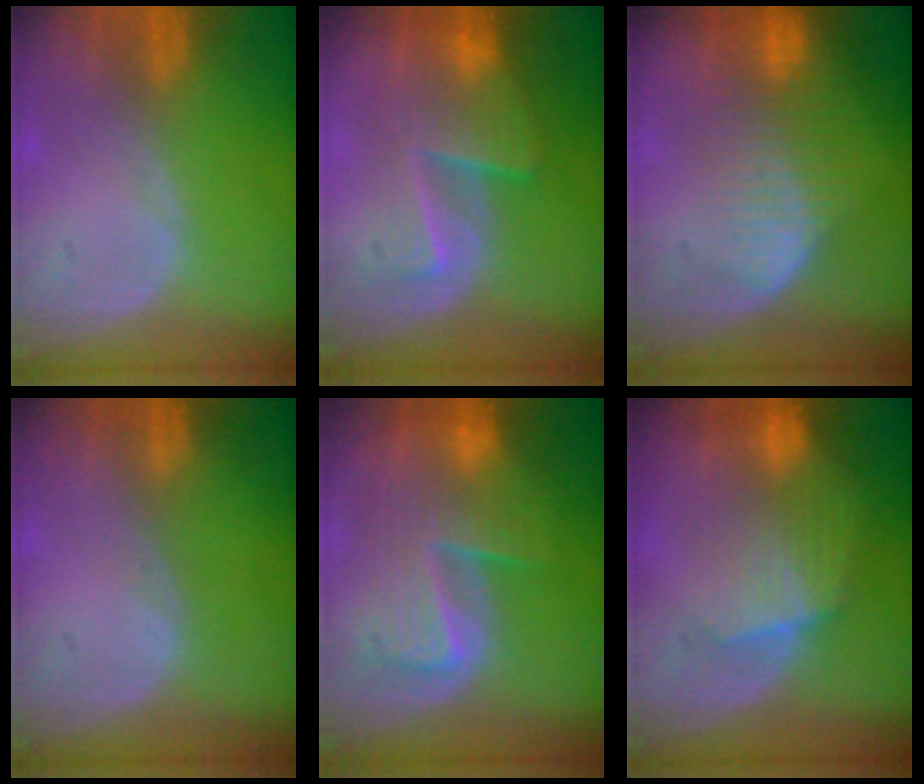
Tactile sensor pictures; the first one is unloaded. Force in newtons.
{"total": 7.1, "press": 7.1, "slide": 0.3}
{"total": 8.3, "press": 7.3, "slide": 4.0}
{"total": 0.0}
{"total": 10.0, "press": 8.7, "slide": 5.0}
{"total": 7.7, "press": 7.6, "slide": 0.7}